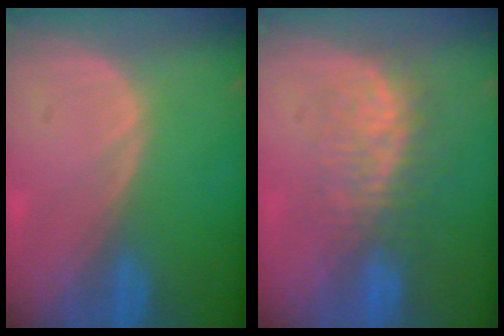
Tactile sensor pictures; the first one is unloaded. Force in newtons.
{"total": 7.5, "press": 7.3, "slide": 1.7}